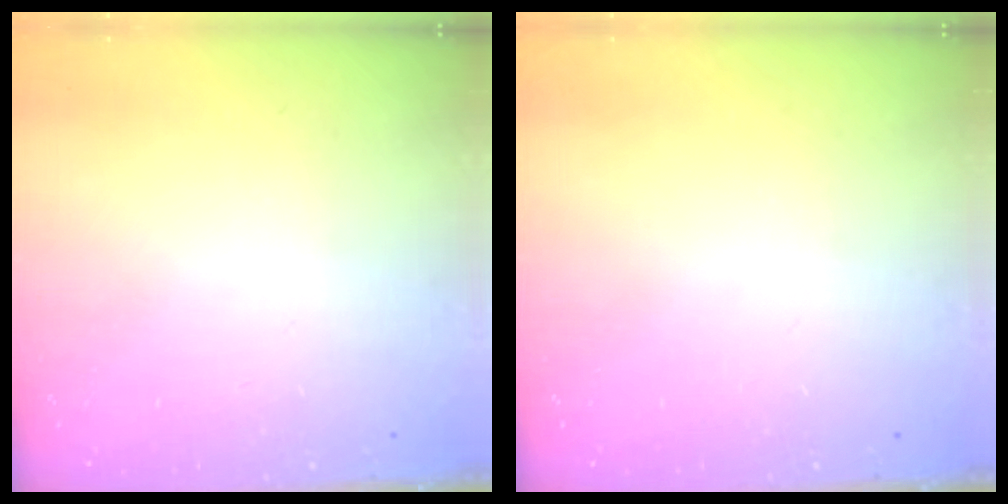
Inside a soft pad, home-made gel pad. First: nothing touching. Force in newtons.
{"total": 0.0}